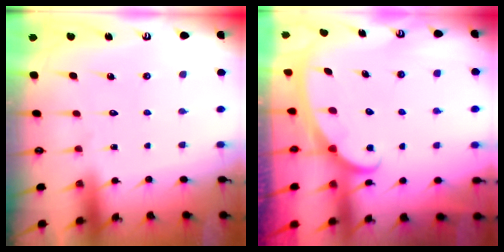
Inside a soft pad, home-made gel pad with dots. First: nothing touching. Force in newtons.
{"total": 2.4, "press": 2.4, "slide": 0.3}